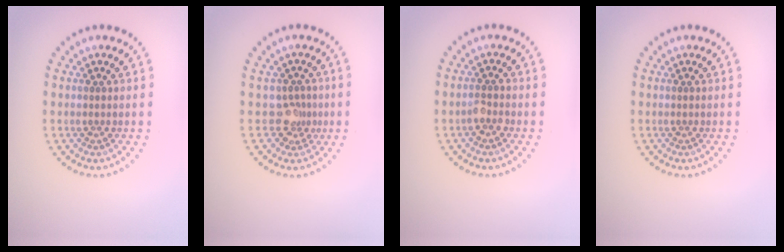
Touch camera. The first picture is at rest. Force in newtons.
{"total": 2.1, "press": 1.5, "slide": 1.4}
{"total": 1.4, "press": 1.3, "slide": 0.7}
{"total": 0.0}